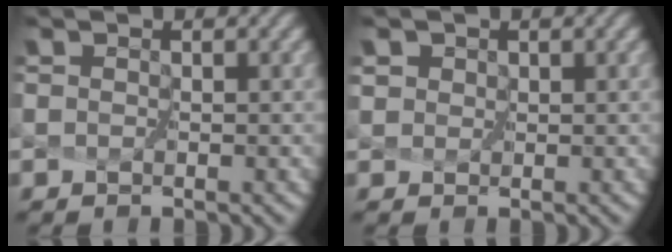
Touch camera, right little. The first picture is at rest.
{"total": 2.8, "force": [1.5, 2.0, 1.3], "torque": [-0.025, 0.023, 0.010]}